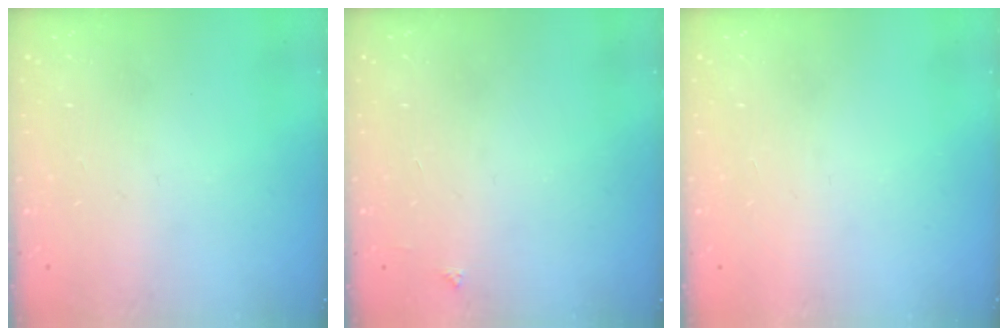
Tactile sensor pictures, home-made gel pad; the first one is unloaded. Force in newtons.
{"total": 2.1, "press": 2.1, "slide": 0.3}
{"total": 1.5, "press": 1.5, "slide": 0.1}